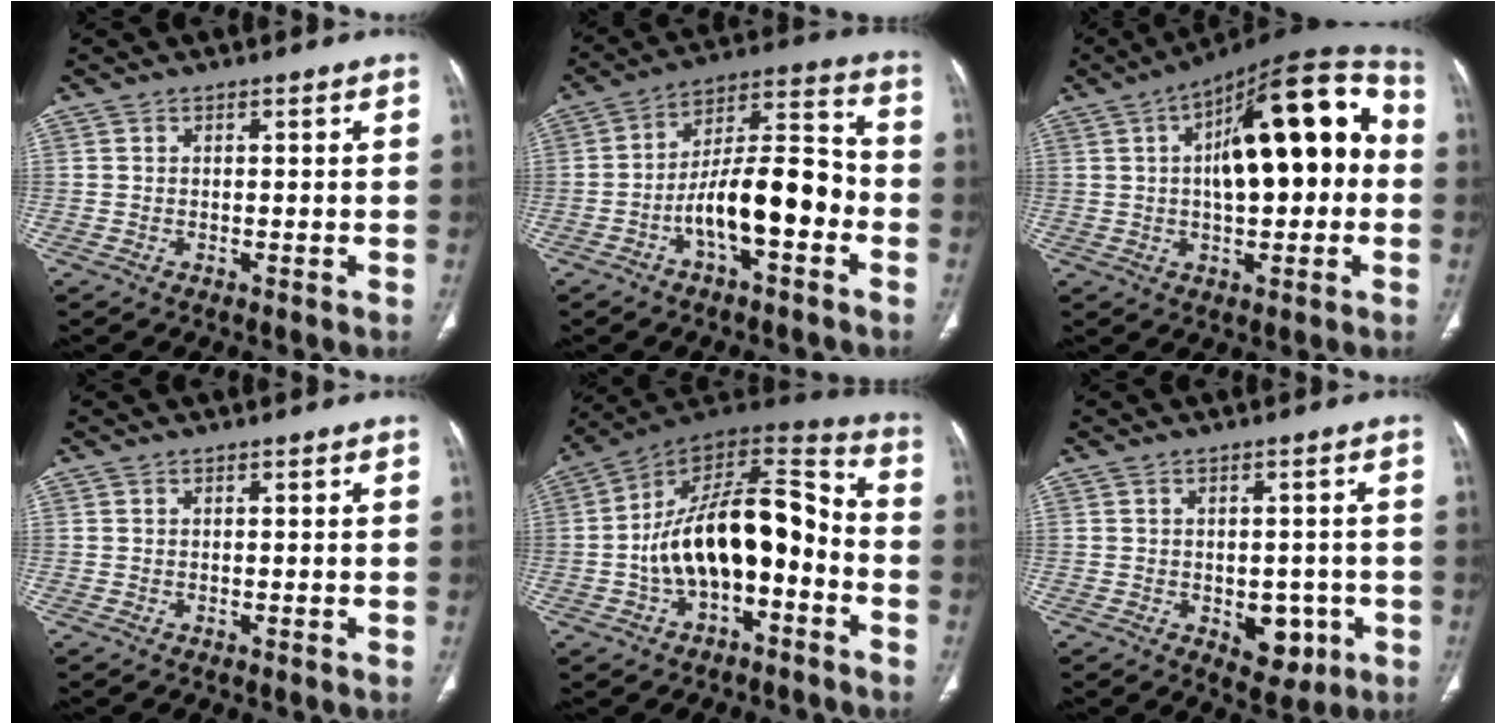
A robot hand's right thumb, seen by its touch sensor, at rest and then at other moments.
{"total": 15.0, "force": [-4.7, 6.0, 13.0], "torque": [-0.203, 0.054, -0.080]}
{"total": 21.8, "force": [2.2, 9.1, 19.7], "torque": [-0.259, 0.041, 0.020]}
{"total": 0.0}
{"total": 19.5, "force": [-4.2, 10.2, 16.1], "torque": [-0.250, 0.072, -0.070]}
{"total": 6.8, "force": [-2.1, 4.4, 4.8], "torque": [-0.030, 0.004, -0.015]}